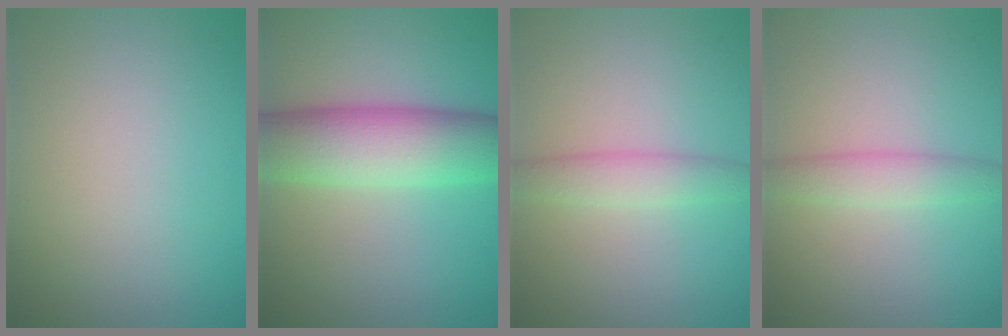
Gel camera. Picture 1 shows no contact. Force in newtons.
{"total": 8.4, "press": 8.4, "slide": 0.2}
{"total": 2.4, "press": 2.4, "slide": 0.1}
{"total": 2.4, "press": 2.4, "slide": 0.1}